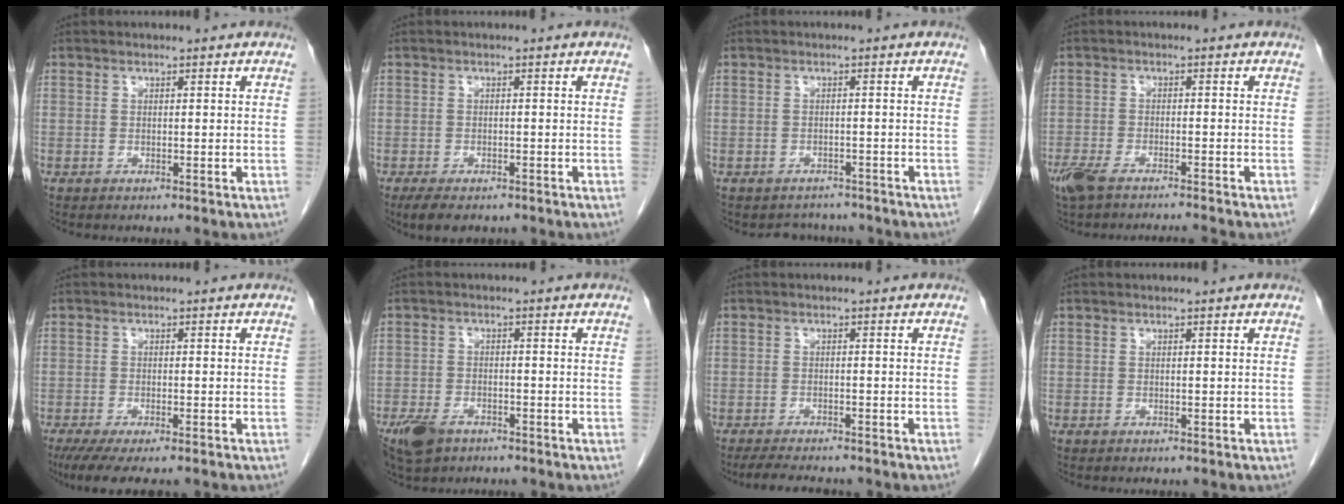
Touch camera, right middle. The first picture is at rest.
{"total": 4.5, "force": [-3.3, 1.9, 2.3], "torque": [-0.039, -0.008, -0.047]}
{"total": 3.7, "force": [-3.3, 1.8, -0.3], "torque": [0.004, 0.006, -0.045]}
{"total": 7.2, "force": [-6.3, 0.7, 3.5], "torque": [-0.064, -0.011, -0.107]}
{"total": 7.9, "force": [-6.3, 1.3, 4.6], "torque": [-0.065, -0.016, -0.098]}
{"total": 6.5, "force": [-4.3, 3.5, 3.3], "torque": [-0.064, -0.006, -0.073]}
{"total": 6.0, "force": [-5.3, 1.1, 2.6], "torque": [-0.040, -0.012, -0.080]}
{"total": 0.0}